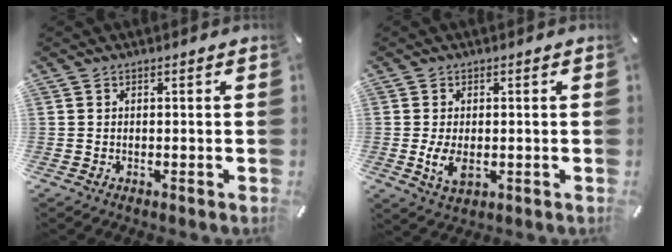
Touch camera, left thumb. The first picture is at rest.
{"total": 5.6, "force": [-0.5, 3.4, 4.4], "torque": [-0.096, -0.007, -0.012]}